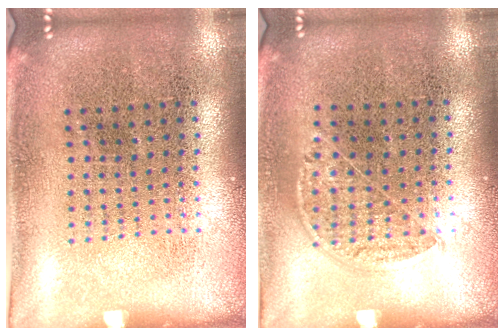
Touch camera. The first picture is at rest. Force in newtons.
{"total": 0.8, "press": 0.6, "slide": 0.6}